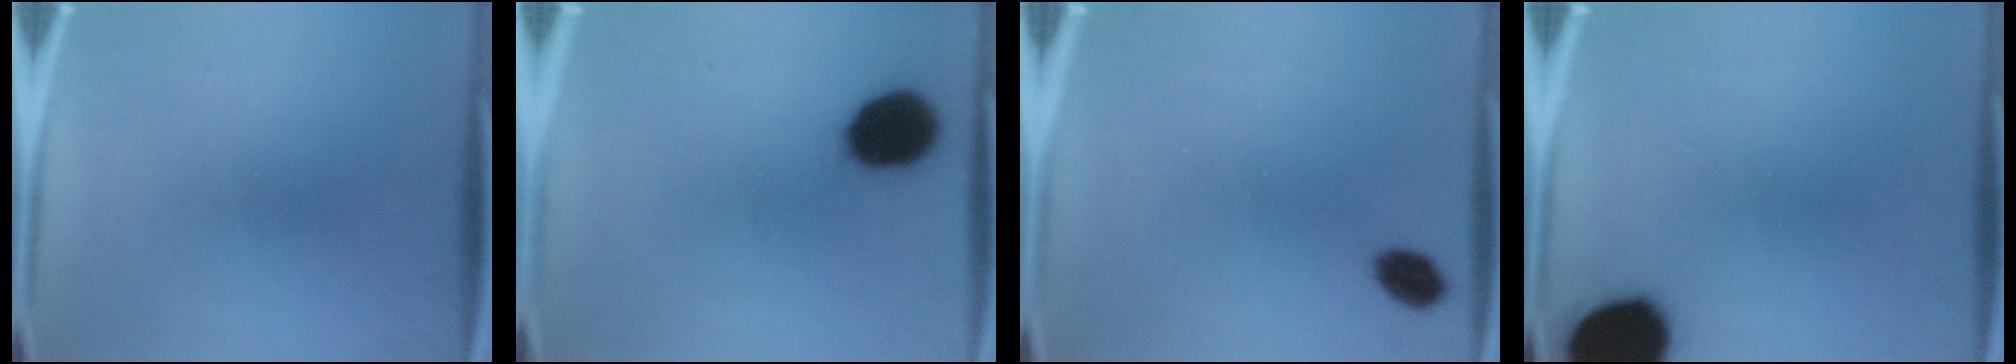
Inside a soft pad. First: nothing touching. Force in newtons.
{"total": 13.0}
{"total": 5.1}
{"total": 18.6}